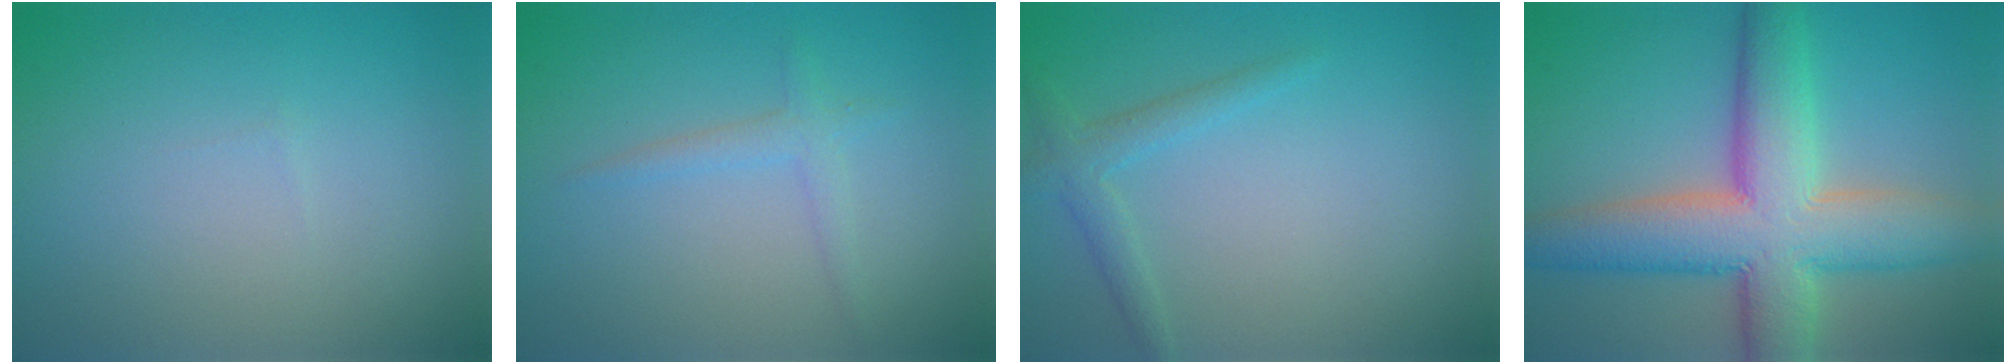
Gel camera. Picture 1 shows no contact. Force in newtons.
{"total": 1.5, "press": 1.5, "slide": 0.1}
{"total": 2.0, "press": 2.0, "slide": 0.1}
{"total": 10.5, "press": 10.5, "slide": 0.6}